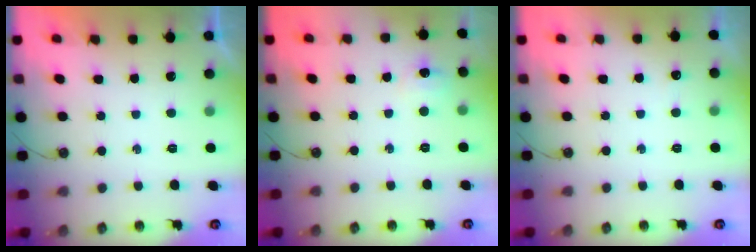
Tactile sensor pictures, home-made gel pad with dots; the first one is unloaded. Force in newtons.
{"total": 5.7, "press": 5.6, "slide": 0.8}
{"total": 12.4, "press": 2.6, "slide": 12.1}